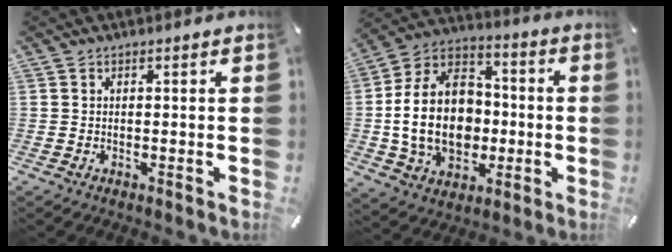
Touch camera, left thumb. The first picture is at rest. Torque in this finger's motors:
{"motor_torque": [0.32, 1.84, 0.59, -0.07, 0.62]}